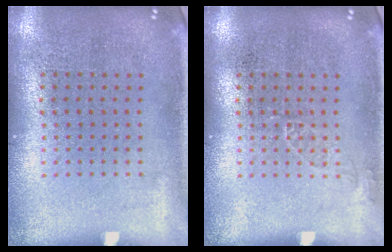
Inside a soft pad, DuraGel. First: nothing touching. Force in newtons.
{"total": 0.7, "press": 0.7, "slide": 0.1}